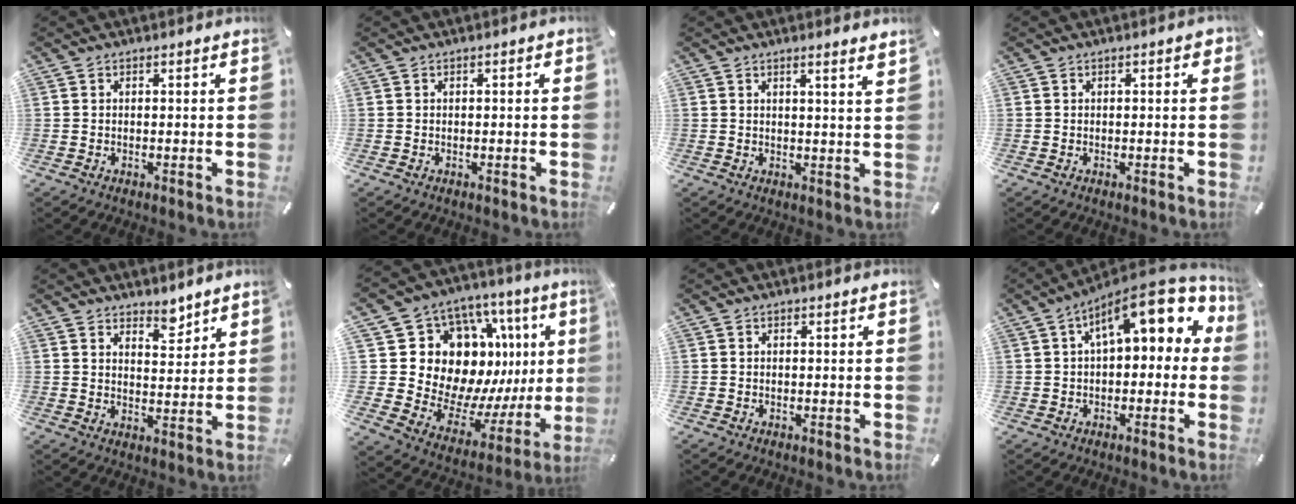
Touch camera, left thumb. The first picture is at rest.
{"total": 0.0}
{"total": 2.7, "force": [2.1, -0.5, 1.7], "torque": [-0.034, -0.012, 0.035]}
{"total": 1.1, "force": [0.2, 0.5, 0.9], "torque": [-0.009, 0.001, 0.001]}
{"total": 5.1, "force": [4.6, 2.0, 1.0], "torque": [0.008, -0.038, 0.079]}
{"total": 19.2, "force": [7.3, 14.2, 10.7], "torque": [-0.163, -0.081, 0.169]}
{"total": 0.0}
{"total": 14.1, "force": [6.0, 6.2, 11.1], "torque": [-0.159, -0.033, 0.102]}